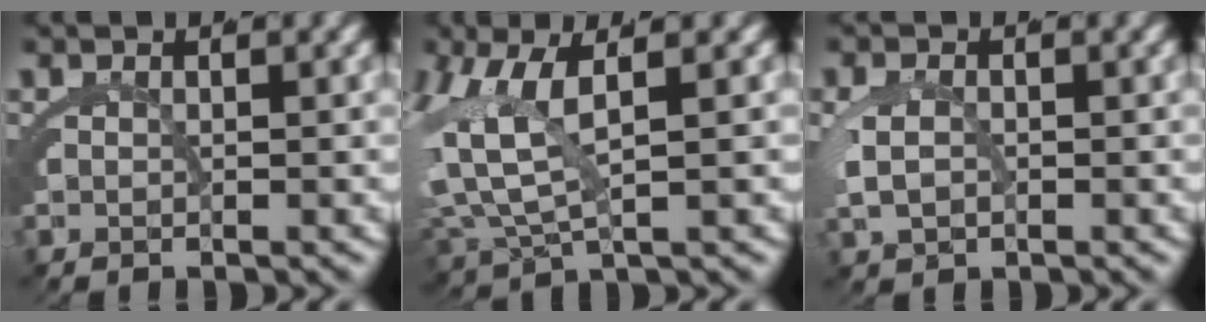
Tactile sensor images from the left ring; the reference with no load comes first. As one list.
[{"total": 6.3, "force": [1.8, 3.3, 5.1], "torque": [-0.119, -0.001, 0.034]}, {"total": 1.7, "force": [0.0, 0.9, 1.5], "torque": [-0.038, -0.008, 0.010]}]